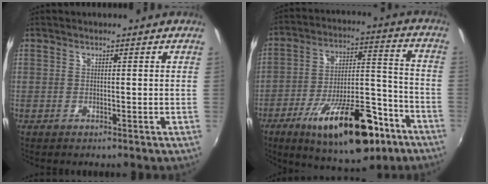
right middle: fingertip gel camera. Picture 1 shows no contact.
{"total": 22.3, "force": [-13.1, 8.1, 16.2], "torque": [-0.260, -0.006, -0.191]}